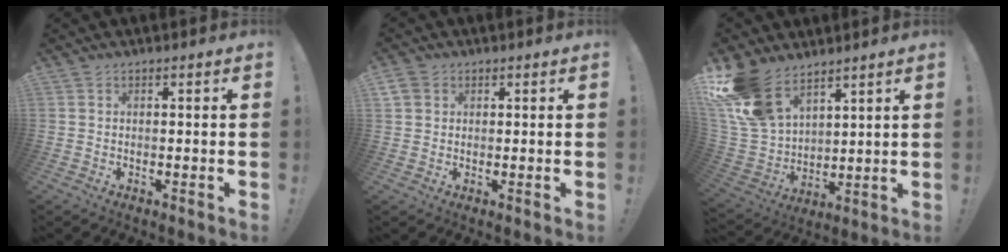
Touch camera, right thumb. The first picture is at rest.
{"total": 3.6, "force": [1.8, 2.8, 1.2], "torque": [-0.023, -0.001, 0.036]}
{"total": 16.3, "force": [11.3, 9.1, 7.4], "torque": [-0.160, -0.068, 0.221]}